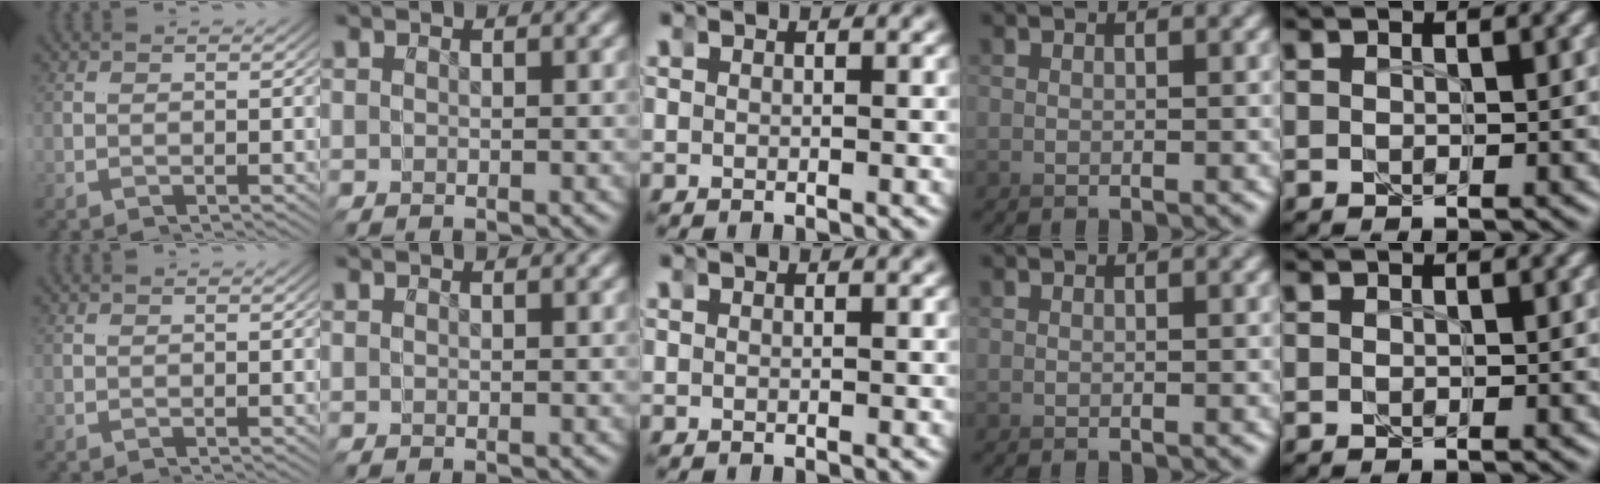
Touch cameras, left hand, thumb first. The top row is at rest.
{}